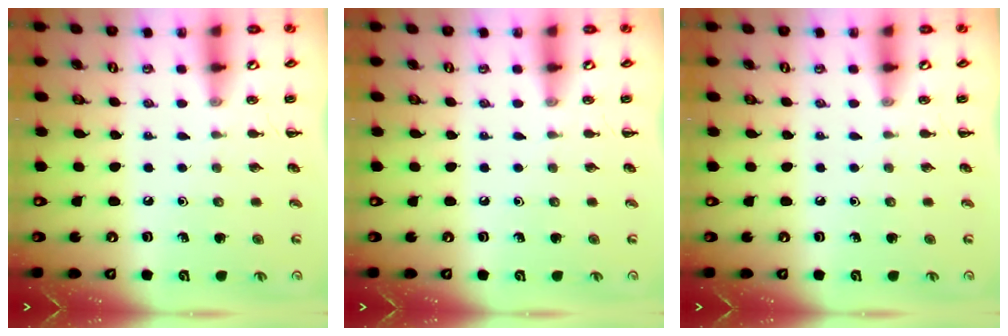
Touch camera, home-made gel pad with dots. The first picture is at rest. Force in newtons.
{"total": 0.0}
{"total": 0.0}